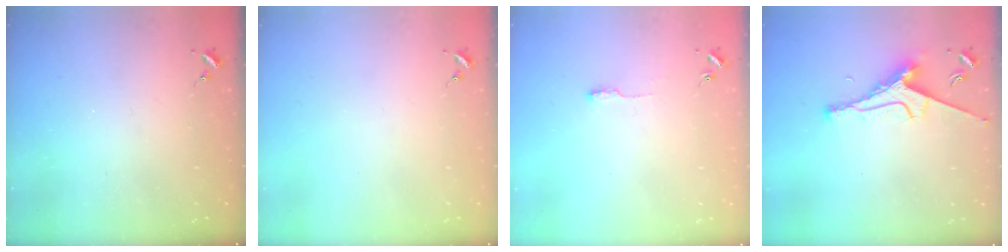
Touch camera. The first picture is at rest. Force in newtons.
{"total": 0.0}
{"total": 4.8, "press": 4.7, "slide": 0.7}
{"total": 8.3, "press": 8.2, "slide": 1.1}